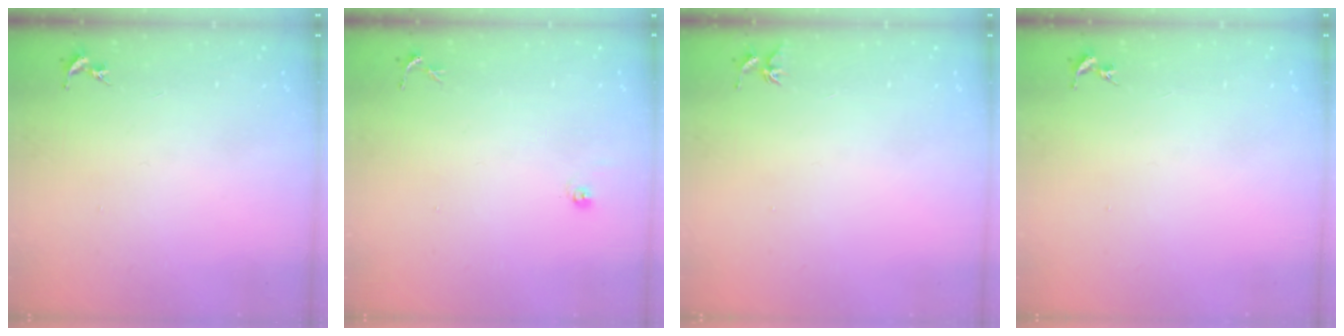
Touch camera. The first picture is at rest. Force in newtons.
{"total": 5.1, "press": 5.0, "slide": 0.4}
{"total": 3.7, "press": 3.7, "slide": 0.4}
{"total": 0.0}